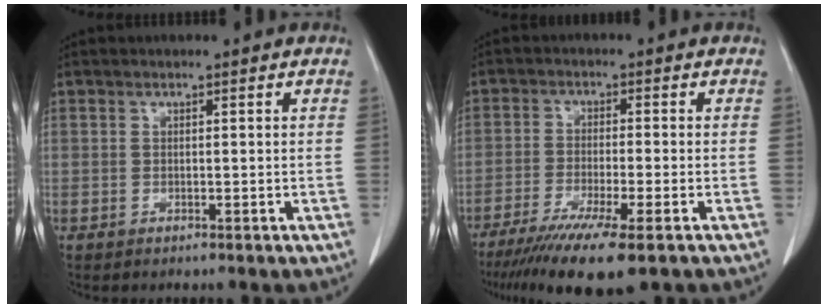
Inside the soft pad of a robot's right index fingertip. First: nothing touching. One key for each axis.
{"total": 11.6, "fx": -7.8, "fy": 0.6, "fz": 8.6, "tx": -0.141, "ty": -0.031, "tz": -0.124}